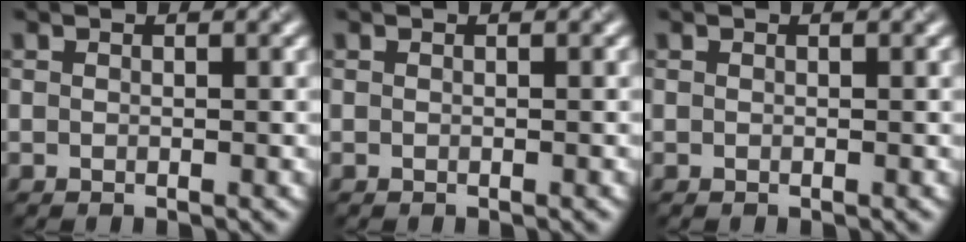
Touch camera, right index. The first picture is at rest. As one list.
[{"total": 0.0}, {"total": 0.0}]